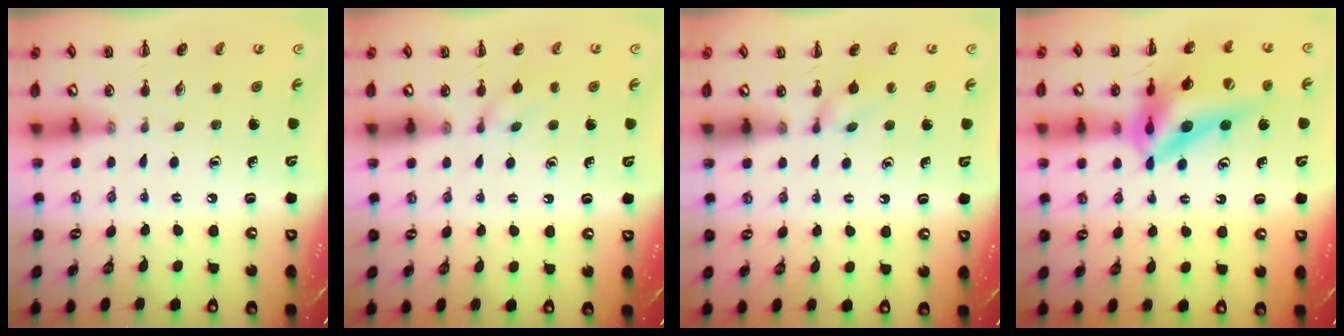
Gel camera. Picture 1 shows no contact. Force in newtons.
{"total": 6.3, "press": 5.9, "slide": 2.2}
{"total": 3.6, "press": 3.3, "slide": 1.4}
{"total": 17.0, "press": 16.1, "slide": 5.3}